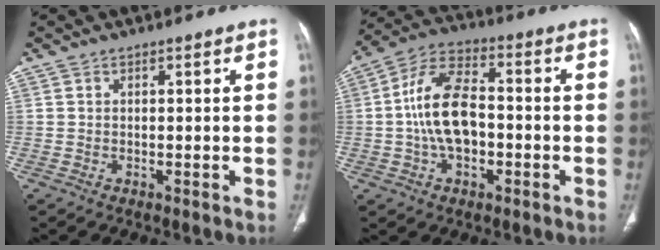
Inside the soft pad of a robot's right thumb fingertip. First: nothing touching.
{"total": 12.9, "force": [-1.2, 7.4, 10.5], "torque": [-0.193, 0.035, -0.027]}